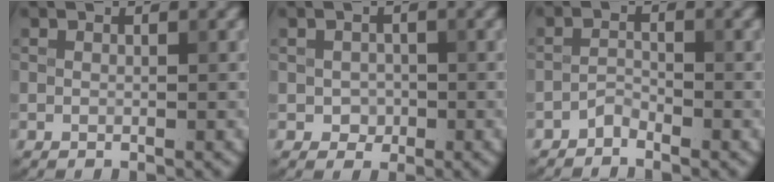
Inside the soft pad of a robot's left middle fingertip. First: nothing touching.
{"total": 1.5, "force": [-0.3, 1.3, 0.6], "torque": [-0.009, -0.004, -0.007]}
{"total": 1.2, "force": [-1.2, 0.3, 0.2], "torque": [-0.003, 0.006, -0.025]}